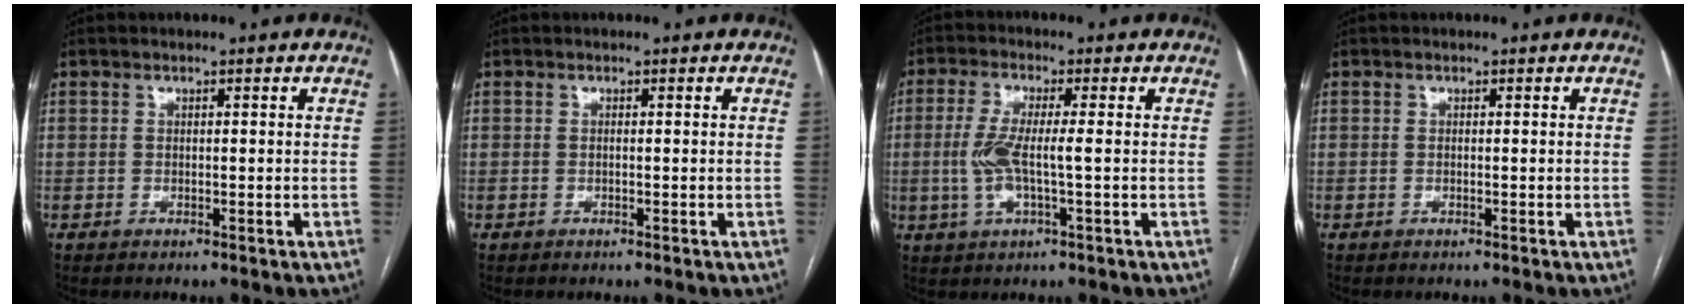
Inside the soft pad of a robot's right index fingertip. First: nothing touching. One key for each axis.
{"total": 0.0}
{"total": 6.1, "fx": -0.7, "fy": 1.0, "fz": 6.0, "tx": -0.136, "ty": 0.002, "tz": -0.014}
{"total": 0.0}